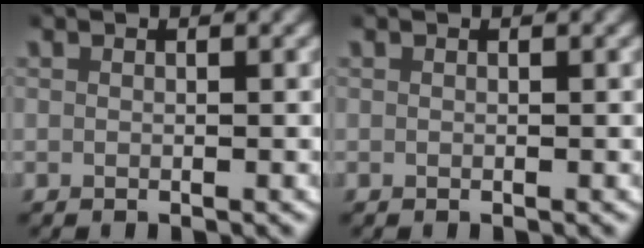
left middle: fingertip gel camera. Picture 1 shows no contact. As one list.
[{"total": 0.0}]